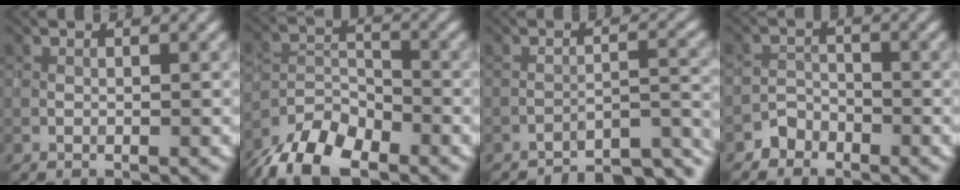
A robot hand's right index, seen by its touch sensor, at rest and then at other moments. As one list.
[{"total": 7.9, "force": [-5.9, 3.6, 3.7], "torque": [-0.061, -0.013, -0.114]}, {"total": 9.7, "force": [-9.2, 1.9, 2.5], "torque": [-0.020, 0.011, -0.111]}, {"total": 1.7, "force": [-1.4, 1.0, -0.1], "torque": [0.010, 0.014, -0.027]}]